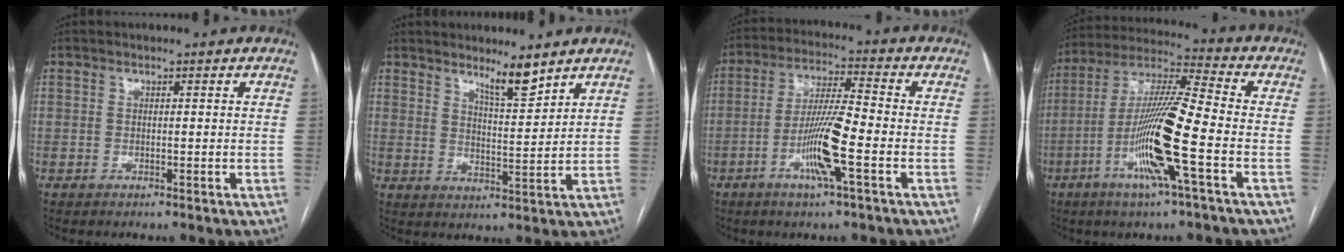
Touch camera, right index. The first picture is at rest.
{"total": 5.3, "force": [4.3, 0.1, 3.0], "torque": [-0.051, -0.015, 0.075]}
{"total": 10.0, "force": [-3.6, 0.2, 9.3], "torque": [-0.182, -0.003, -0.070]}
{"total": 15.1, "force": [-5.1, -0.1, 14.2], "torque": [-0.282, -0.006, -0.102]}